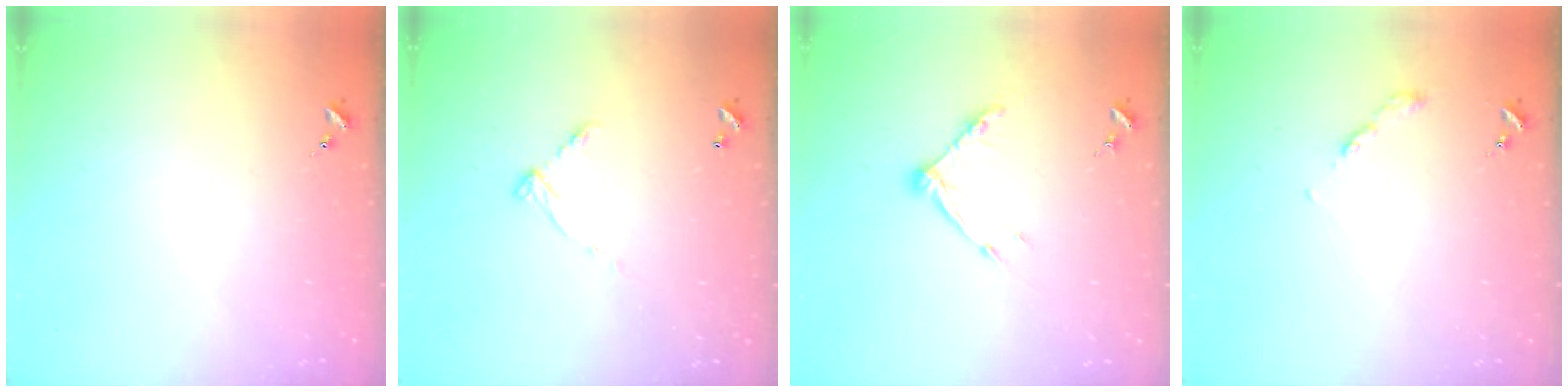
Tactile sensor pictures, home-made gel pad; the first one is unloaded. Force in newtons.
{"total": 5.8, "press": 5.8, "slide": 0.4}
{"total": 9.0, "press": 9.0, "slide": 0.7}
{"total": 2.7, "press": 2.6, "slide": 0.3}